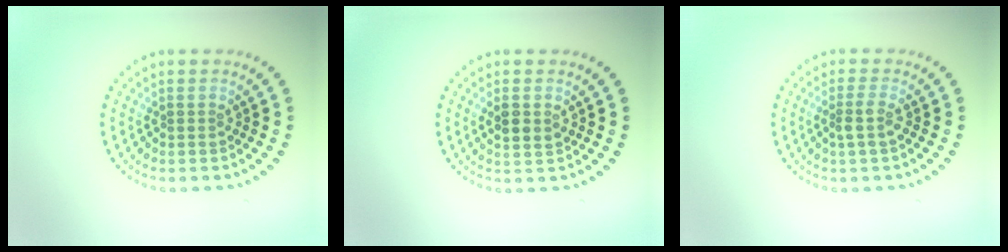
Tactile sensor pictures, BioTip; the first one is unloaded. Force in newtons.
{"total": 1.7, "press": 1.7, "slide": 0.3}
{"total": 1.6, "press": 1.4, "slide": 0.9}